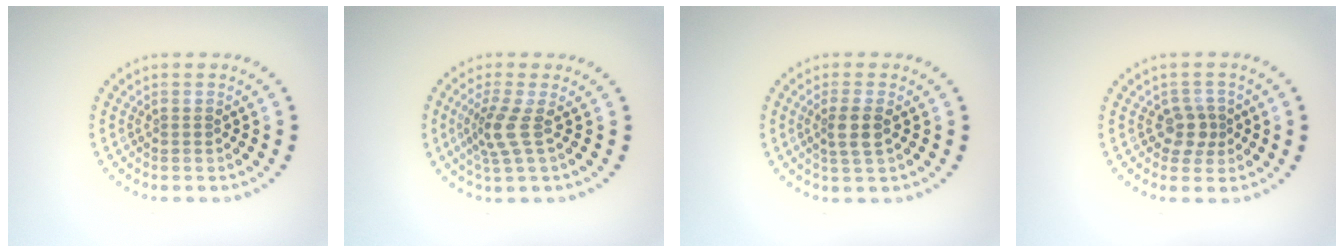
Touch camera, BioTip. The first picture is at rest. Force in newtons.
{"total": 2.6, "press": 1.9, "slide": 1.8}
{"total": 2.2, "press": 1.9, "slide": 1.1}
{"total": 2.2, "press": 1.9, "slide": 1.1}